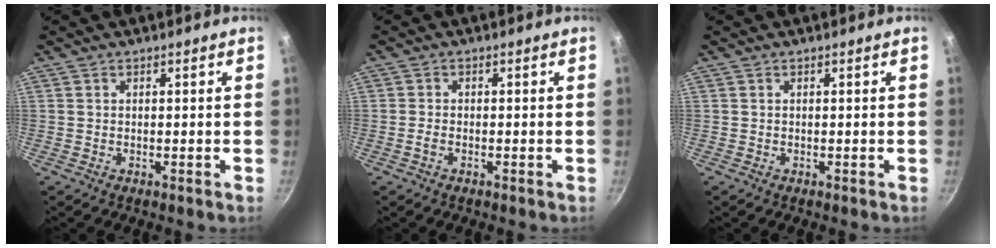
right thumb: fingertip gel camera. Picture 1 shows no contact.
{"total": 1.1, "force": [-0.6, 0.5, 0.7], "torque": [-0.023, 0.007, -0.015]}
{"total": 0.0}